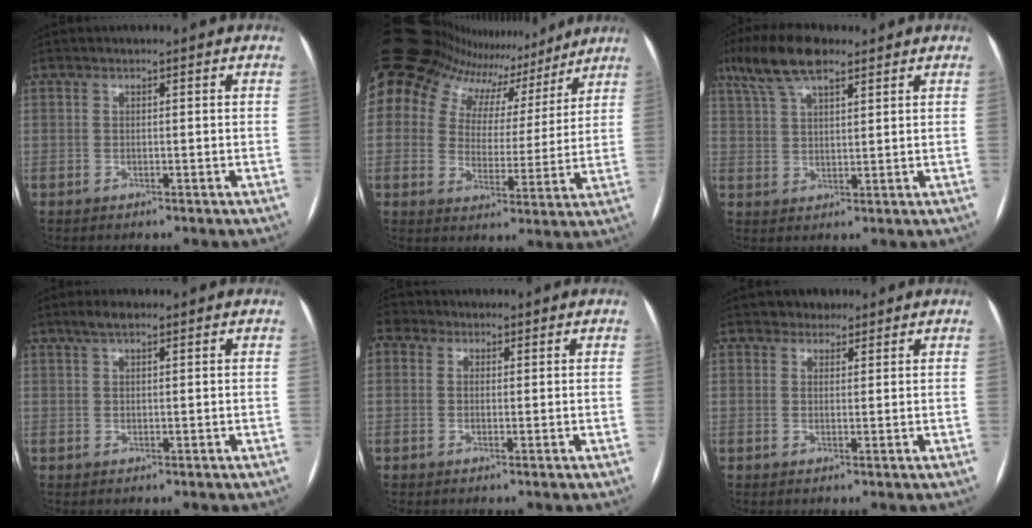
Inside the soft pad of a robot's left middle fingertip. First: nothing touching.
{"total": 20.2, "force": [16.3, 9.6, 7.1], "torque": [-0.158, 0.031, 0.234]}
{"total": 9.4, "force": [6.5, 2.8, 6.2], "torque": [-0.129, 0.027, 0.121]}
{"total": 2.5, "force": [1.7, 0.6, 1.7], "torque": [-0.036, 0.012, 0.033]}
{"total": 3.2, "force": [1.4, 2.7, 1.2], "torque": [-0.032, 0.023, 0.027]}
{"total": 2.2, "force": [1.6, 1.5, 0.1], "torque": [0.002, 0.006, 0.021]}